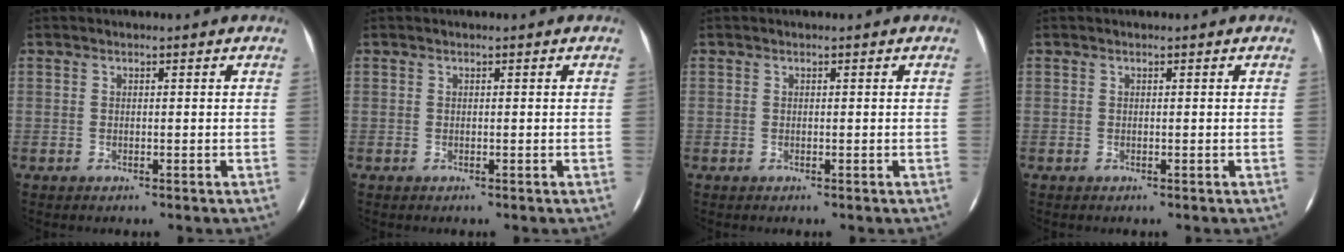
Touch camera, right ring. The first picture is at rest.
{"total": 0.0}
{"total": 0.0}
{"total": 0.0}